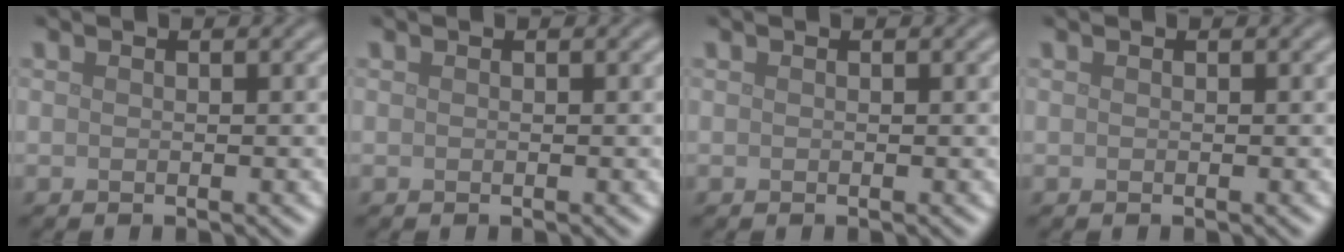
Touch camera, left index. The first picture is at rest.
{"total": 0.0}
{"total": 0.0}
{"total": 0.0}